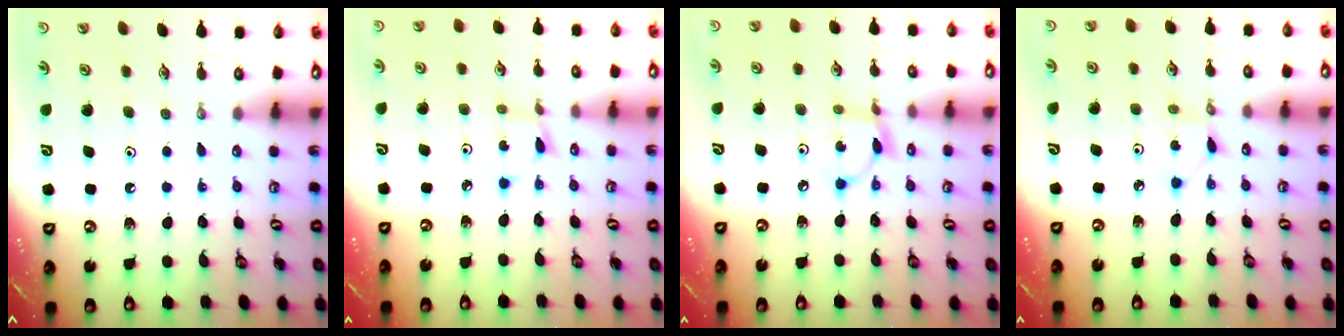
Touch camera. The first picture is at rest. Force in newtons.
{"total": 1.9, "press": 1.9, "slide": 0.3}
{"total": 5.9, "press": 5.9, "slide": 0.2}
{"total": 2.8, "press": 2.8, "slide": 0.1}